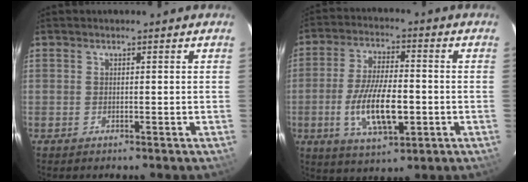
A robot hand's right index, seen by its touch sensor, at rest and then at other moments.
{"total": 12.5, "force": [-3.0, 4.7, 11.2], "torque": [-0.222, -0.007, -0.050]}